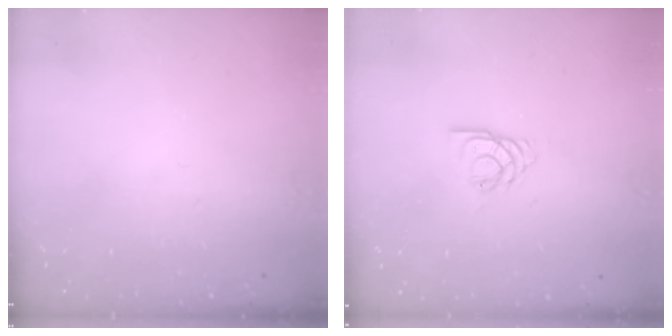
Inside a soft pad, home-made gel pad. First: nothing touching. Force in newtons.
{"total": 2.9, "press": 2.8, "slide": 0.4}